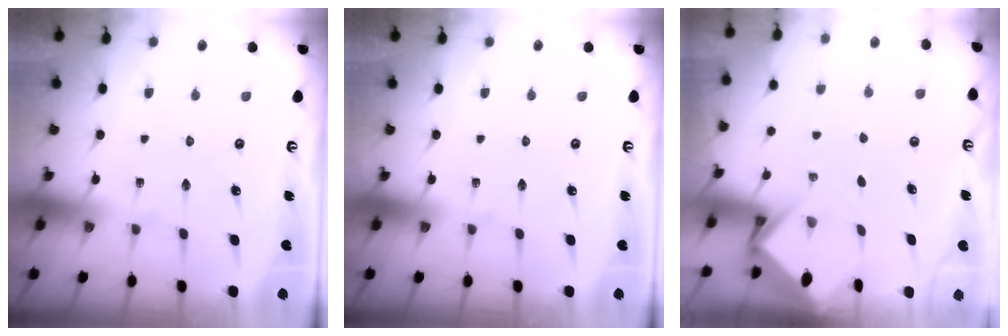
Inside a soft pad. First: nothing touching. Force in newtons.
{"total": 0.0}
{"total": 2.9, "press": 2.9, "slide": 0.2}